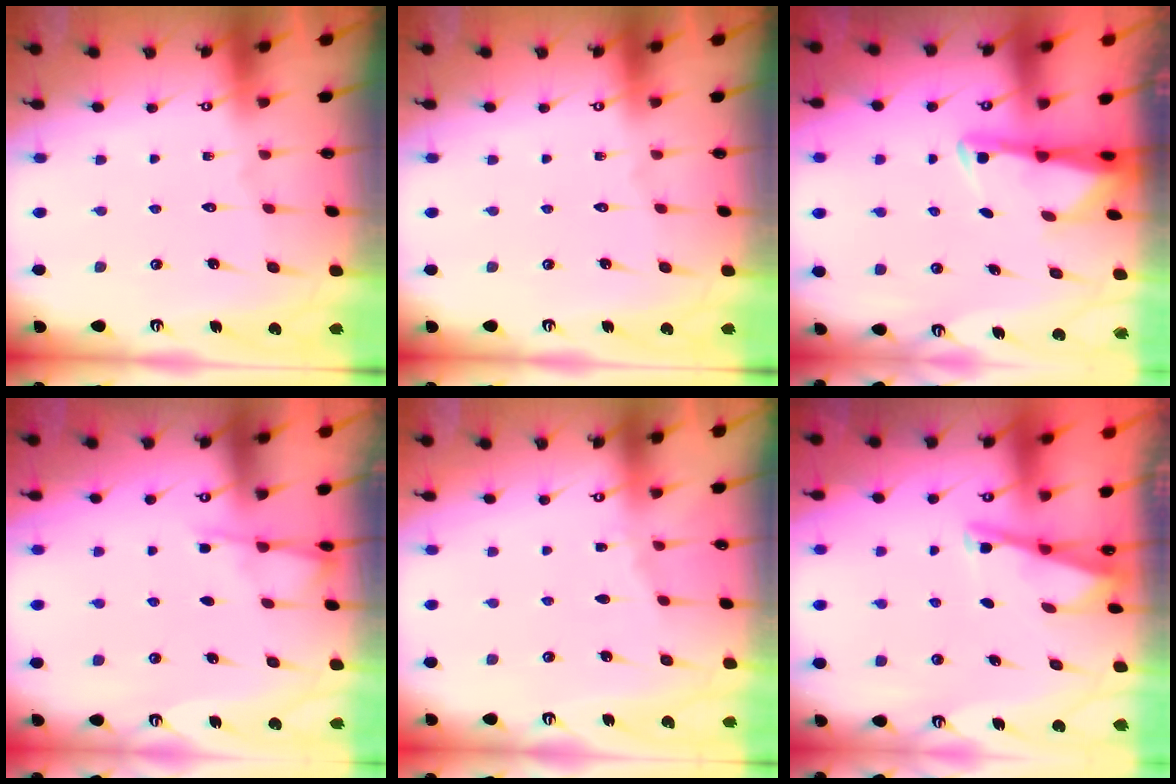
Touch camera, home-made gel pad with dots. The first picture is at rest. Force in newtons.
{"total": 0.0}
{"total": 2.9, "press": 2.8, "slide": 0.6}
{"total": 2.7, "press": 2.6, "slide": 0.4}
{"total": 2.8, "press": 2.7, "slide": 0.3}
{"total": 2.9, "press": 2.8, "slide": 0.4}